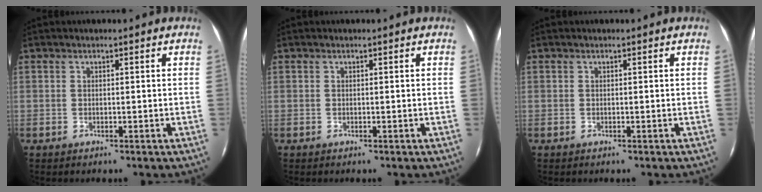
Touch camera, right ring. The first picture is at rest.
{"total": 0.0}
{"total": 0.0}